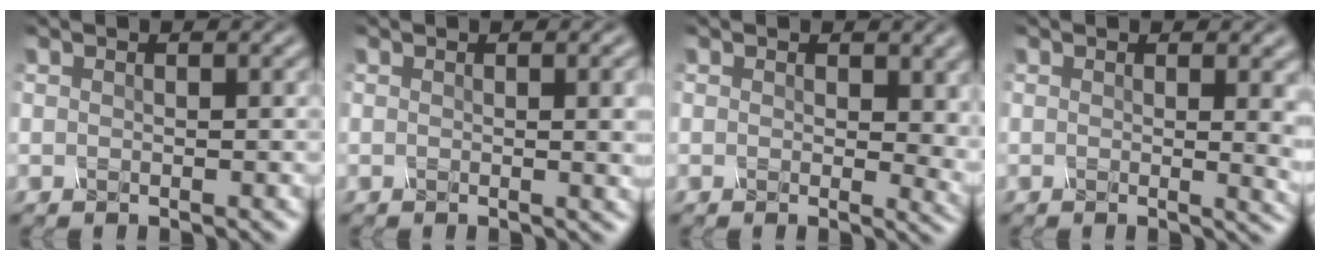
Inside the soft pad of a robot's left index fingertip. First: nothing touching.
{"total": 3.1, "force": [0.3, 0.9, 2.9], "torque": [-0.027, 0.003, 0.001]}
{"total": 3.9, "force": [0.9, 2.3, 3.1], "torque": [-0.032, -0.006, 0.011]}
{"total": 4.2, "force": [0.6, 1.7, 3.8], "torque": [-0.025, -0.002, 0.009]}